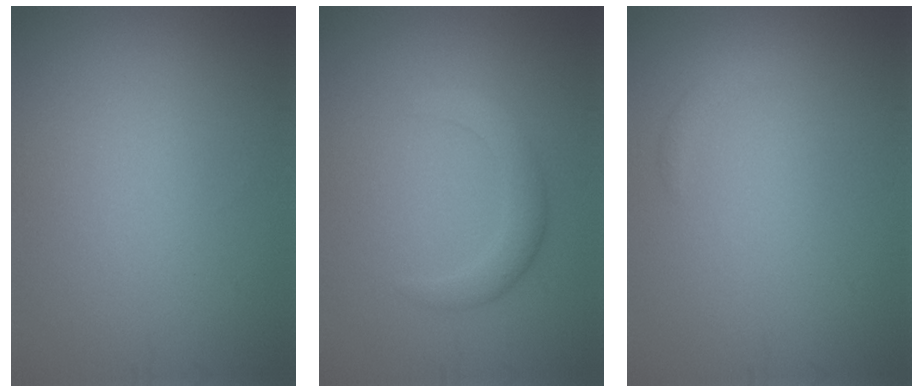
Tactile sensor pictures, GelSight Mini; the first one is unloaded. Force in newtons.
{"total": 2.3, "press": 2.3, "slide": 0.1}
{"total": 0.8, "press": 0.8, "slide": 0.0}